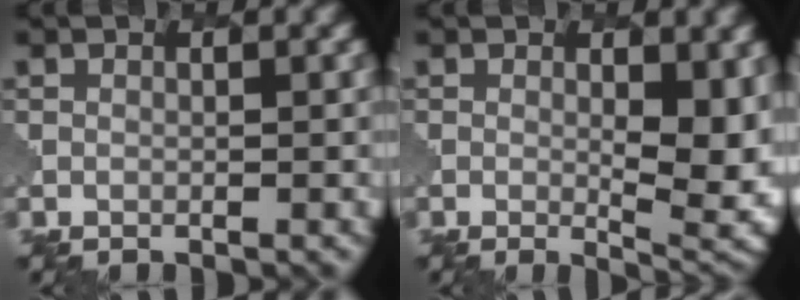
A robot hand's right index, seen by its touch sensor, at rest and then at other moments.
{"total": 7.0, "force": [0.1, 2.6, 6.5], "torque": [-0.094, -0.016, 0.009]}